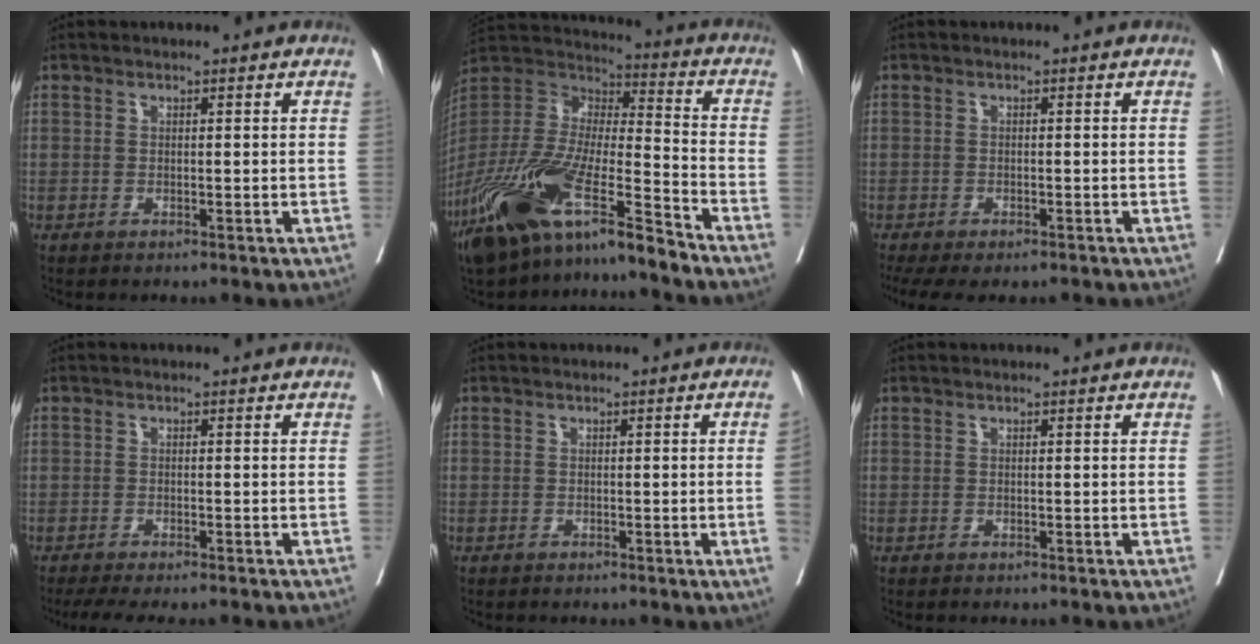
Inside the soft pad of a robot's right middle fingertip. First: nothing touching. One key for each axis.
{"total": 20.7, "fx": -14.1, "fy": 3.2, "fz": 14.7, "tx": -0.323, "ty": -0.042, "tz": -0.265}
{"total": 9.3, "fx": -7.3, "fy": 3.4, "fz": 4.8, "tx": -0.103, "ty": -0.008, "tz": -0.102}
{"total": 5.6, "fx": -4.6, "fy": 1.0, "fz": 2.9, "tx": -0.042, "ty": -0.012, "tz": -0.073}
{"total": 2.0, "fx": -0.3, "fy": -0.9, "fz": 1.7, "tx": -0.018, "ty": -0.001, "tz": -0.004}
{"total": 0.0}